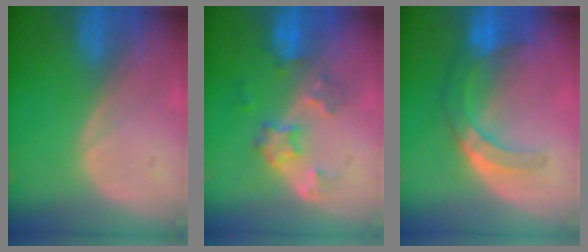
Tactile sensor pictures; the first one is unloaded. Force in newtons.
{"total": 5.9, "press": 5.4, "slide": 2.4}
{"total": 7.3, "press": 6.4, "slide": 3.5}